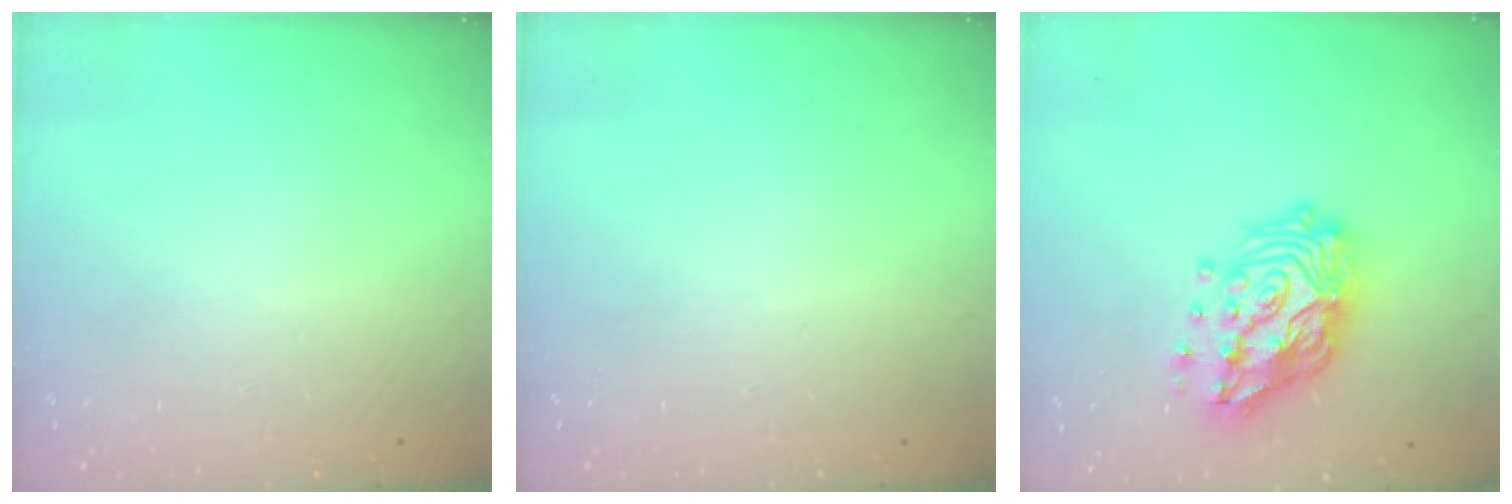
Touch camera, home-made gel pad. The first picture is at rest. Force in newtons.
{"total": 0.0}
{"total": 18.5, "press": 18.4, "slide": 2.2}